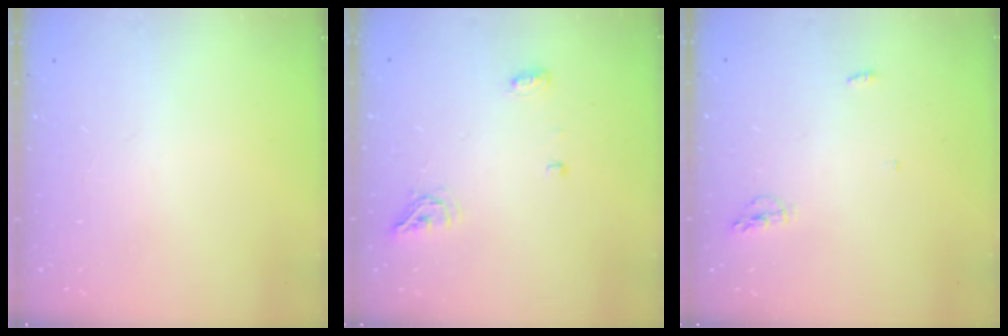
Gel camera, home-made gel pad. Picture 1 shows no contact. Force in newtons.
{"total": 5.8, "press": 5.7, "slide": 0.9}
{"total": 4.3, "press": 4.1, "slide": 1.0}